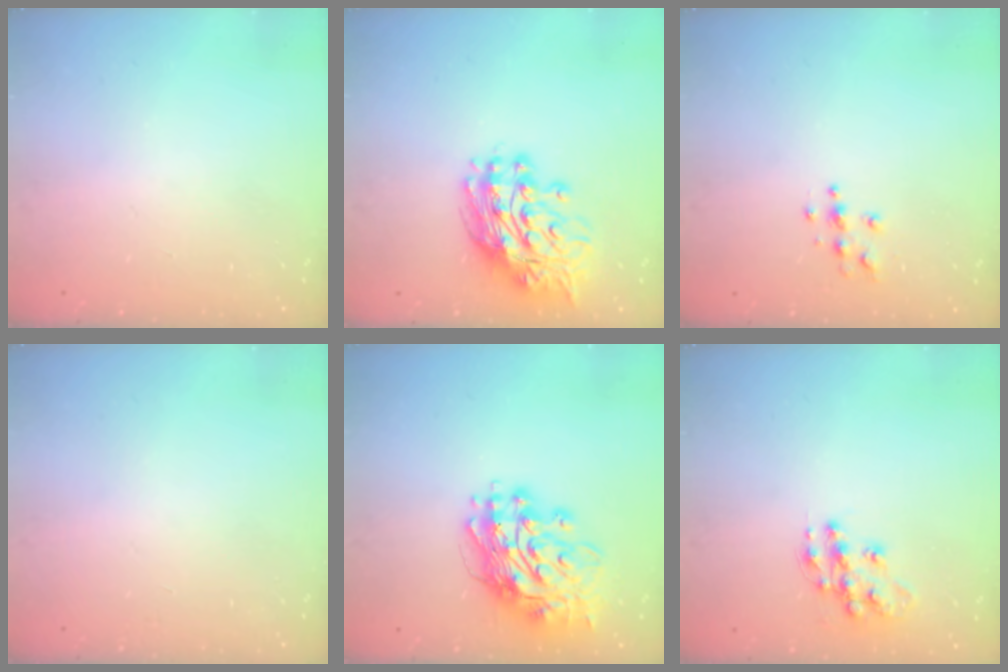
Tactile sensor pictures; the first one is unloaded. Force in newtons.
{"total": 14.5, "press": 14.4, "slide": 1.3}
{"total": 4.0, "press": 4.0, "slide": 0.3}
{"total": 0.0}
{"total": 17.5, "press": 17.4, "slide": 1.7}
{"total": 11.8, "press": 11.8, "slide": 0.7}